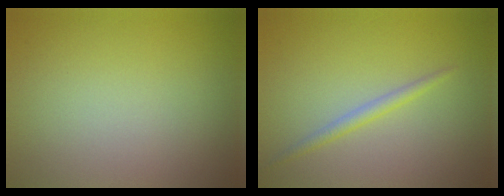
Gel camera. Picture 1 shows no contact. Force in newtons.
{"total": 1.3, "press": 1.3, "slide": 0.0}